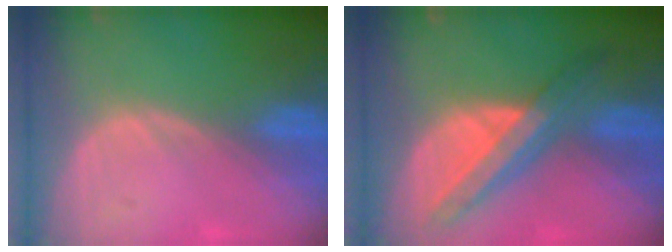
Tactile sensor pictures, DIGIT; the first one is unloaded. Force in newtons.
{"total": 8.5, "press": 7.3, "slide": 4.3}